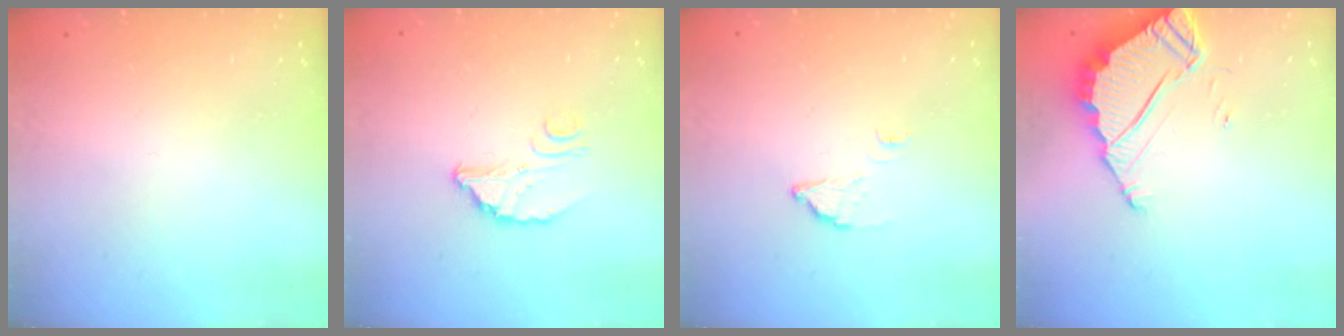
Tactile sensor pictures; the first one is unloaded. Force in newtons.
{"total": 3.1, "press": 3.1, "slide": 0.2}
{"total": 2.5, "press": 2.5, "slide": 0.1}
{"total": 6.8, "press": 6.8, "slide": 0.1}